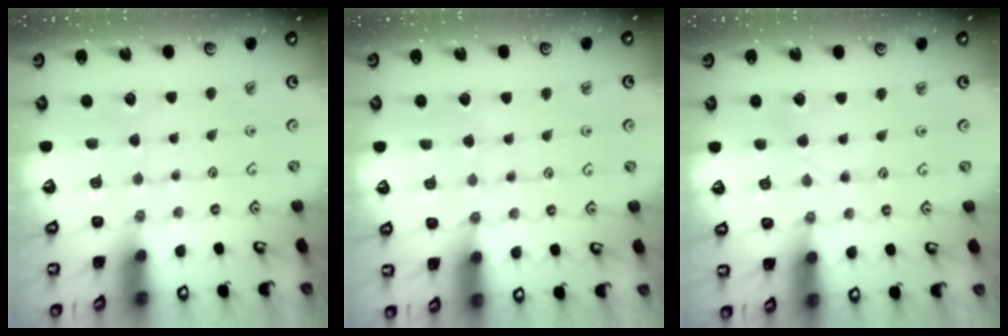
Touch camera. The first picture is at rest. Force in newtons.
{"total": 5.2, "press": 5.2, "slide": 0.4}
{"total": 2.2, "press": 2.2, "slide": 0.3}